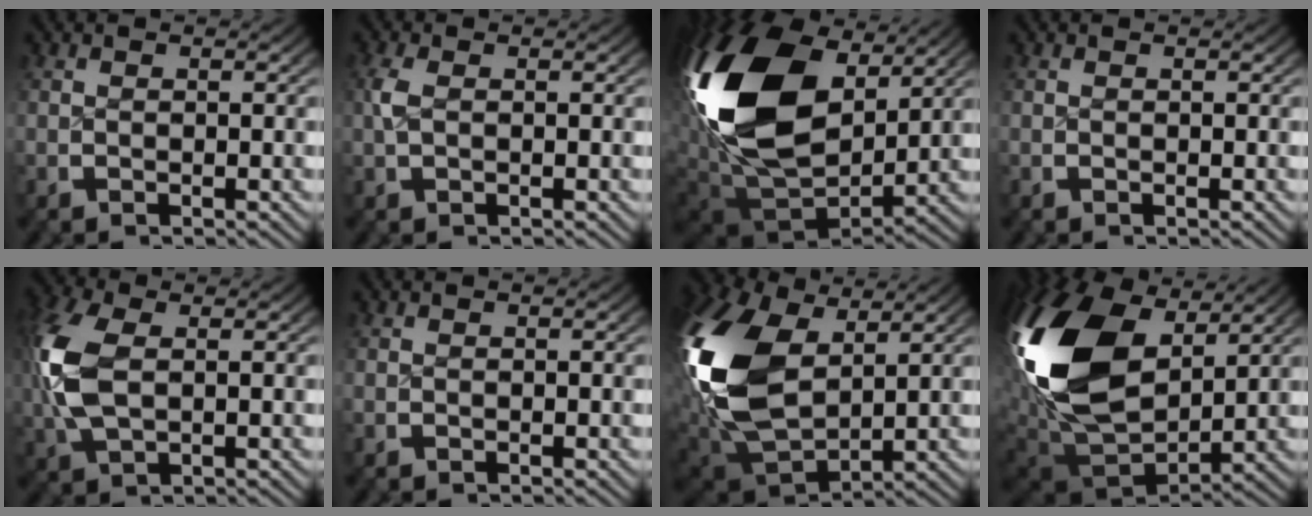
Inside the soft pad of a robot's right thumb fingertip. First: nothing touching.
{"total": 1.3, "force": [0.4, 0.6, 1.1], "torque": [-0.039, 0.000, 0.012]}
{"total": 20.0, "force": [2.5, 12.1, 15.7], "torque": [-0.368, -0.057, 0.076]}
{"total": 0.0}
{"total": 6.7, "force": [1.0, 4.2, 5.0], "torque": [-0.158, -0.013, 0.035]}
{"total": 0.0}
{"total": 15.0, "force": [1.5, 10.0, 11.1], "torque": [-0.296, -0.051, 0.058]}
{"total": 17.7, "force": [2.5, 11.0, 13.7], "torque": [-0.332, -0.051, 0.071]}